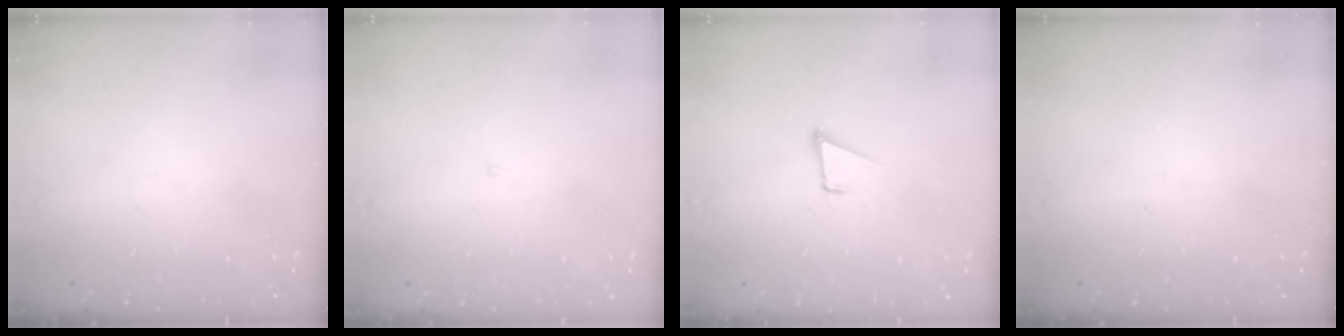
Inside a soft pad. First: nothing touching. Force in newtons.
{"total": 2.1, "press": 2.1, "slide": 0.2}
{"total": 1.6, "press": 1.5, "slide": 0.1}
{"total": 0.0}